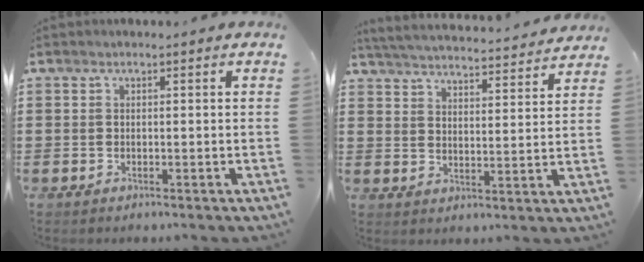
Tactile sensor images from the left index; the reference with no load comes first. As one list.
[{"total": 4.3, "force": [4.2, -0.4, 0.5], "torque": [-0.033, -0.037, 0.068]}]